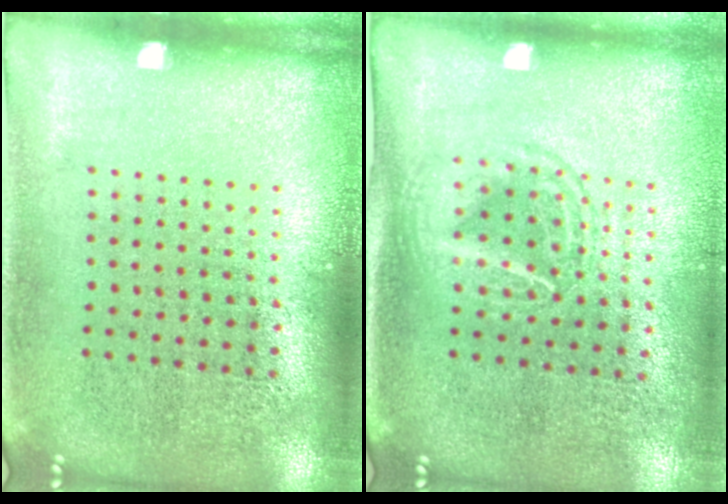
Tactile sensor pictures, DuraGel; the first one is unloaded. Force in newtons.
{"total": 1.4, "press": 1.3, "slide": 0.6}